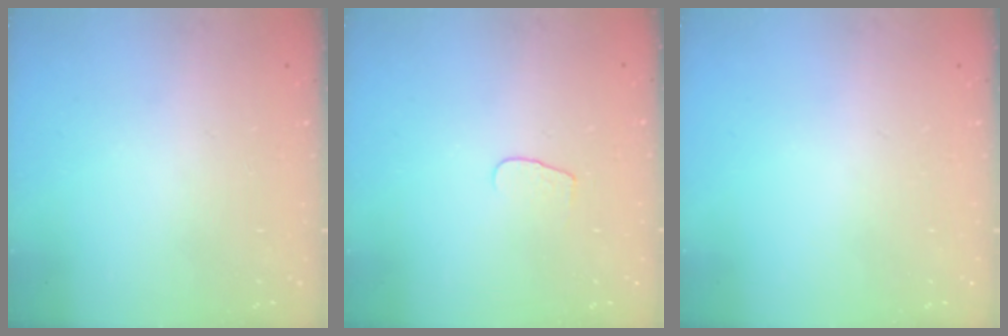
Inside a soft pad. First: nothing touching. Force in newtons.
{"total": 4.2, "press": 4.2, "slide": 0.4}
{"total": 0.0}